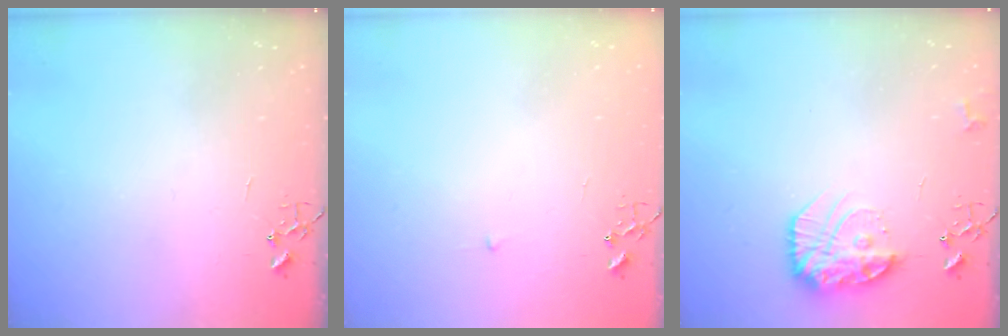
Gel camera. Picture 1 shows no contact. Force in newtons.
{"total": 2.3, "press": 2.3, "slide": 0.3}
{"total": 16.1, "press": 16.0, "slide": 1.4}